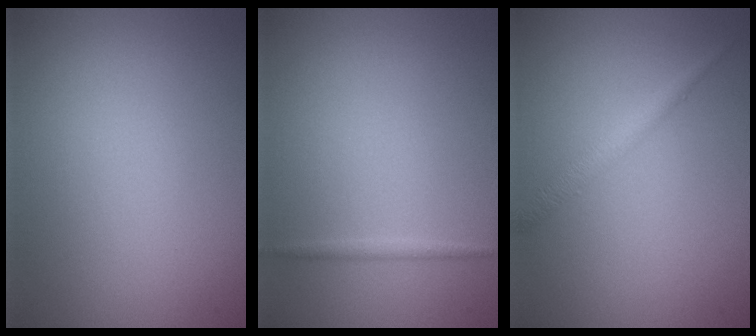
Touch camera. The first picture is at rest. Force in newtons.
{"total": 0.7, "press": 0.7, "slide": 0.0}
{"total": 1.7, "press": 1.7, "slide": 0.1}